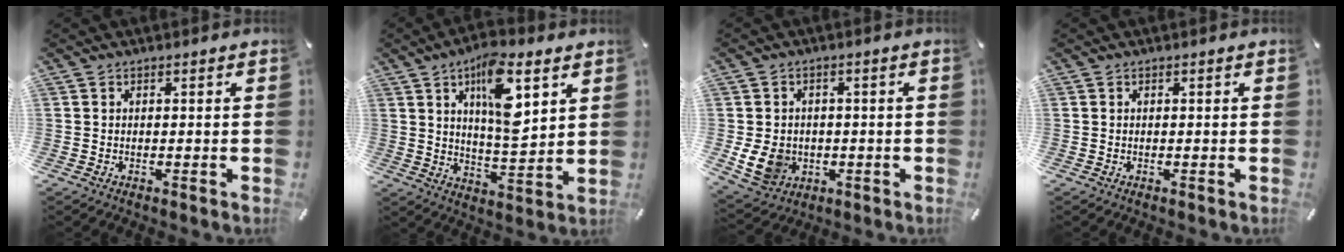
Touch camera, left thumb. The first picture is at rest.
{"total": 13.8, "force": [6.5, 5.3, 11.0], "torque": [-0.173, -0.024, 0.108]}
{"total": 8.2, "force": [-1.3, 7.1, 3.9], "torque": [-0.088, 0.006, -0.022]}
{"total": 0.0}